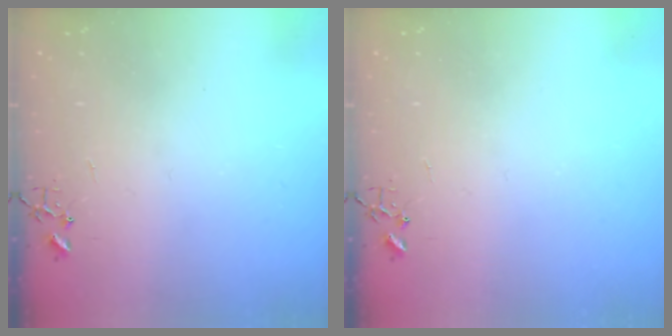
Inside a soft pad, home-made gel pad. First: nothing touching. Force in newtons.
{"total": 0.0}